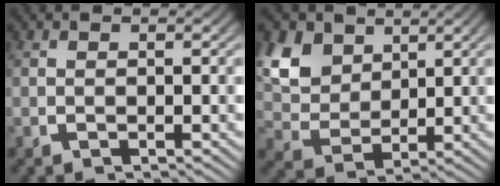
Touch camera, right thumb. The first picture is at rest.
{"total": 9.1, "force": [2.3, 7.0, 5.3], "torque": [-0.146, -0.027, 0.052]}